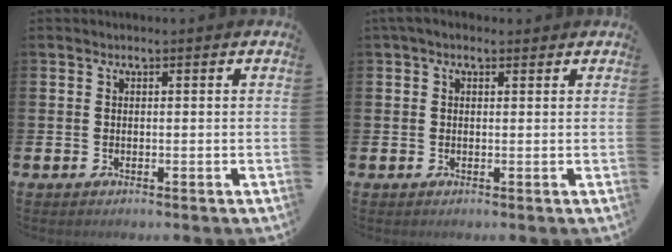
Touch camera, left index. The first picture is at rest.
{"total": 1.6, "force": [0.9, 1.0, 0.9], "torque": [-0.010, 0.008, 0.014]}